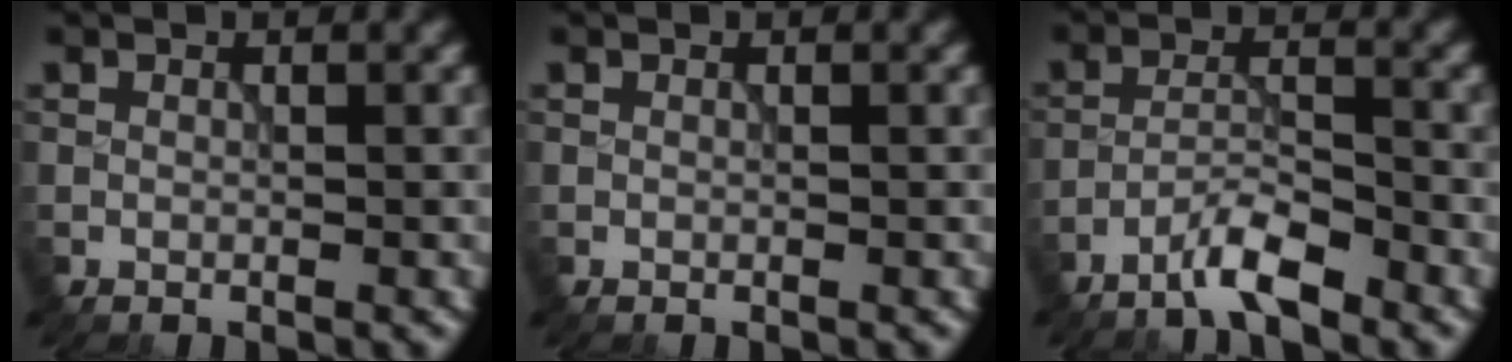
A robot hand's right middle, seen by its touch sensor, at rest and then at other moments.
{"total": 0.0}
{"total": 3.3, "force": [-2.7, 0.3, 1.9], "torque": [-0.034, 0.008, -0.058]}